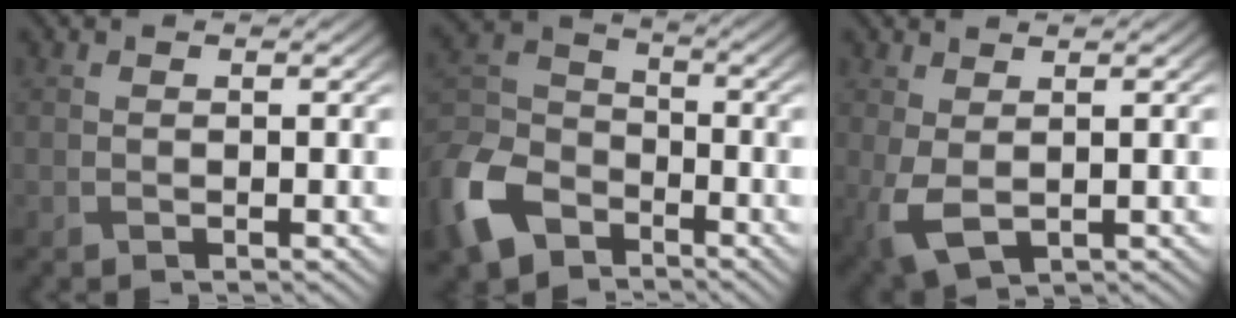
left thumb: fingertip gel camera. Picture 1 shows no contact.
{"total": 11.7, "force": [-6.9, 7.6, 5.6], "torque": [-0.156, -0.022, -0.155]}
{"total": 4.3, "force": [0.2, 2.4, 3.6], "torque": [-0.098, -0.008, 0.007]}